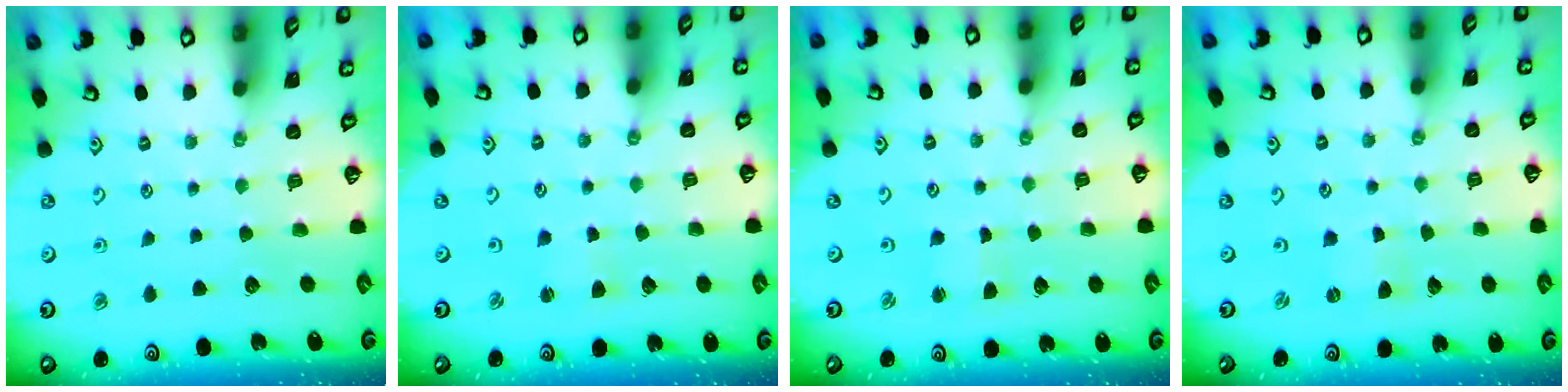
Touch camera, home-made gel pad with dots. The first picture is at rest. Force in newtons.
{"total": 2.1, "press": 2.1, "slide": 0.3}
{"total": 1.9, "press": 1.9, "slide": 0.3}
{"total": 0.0}